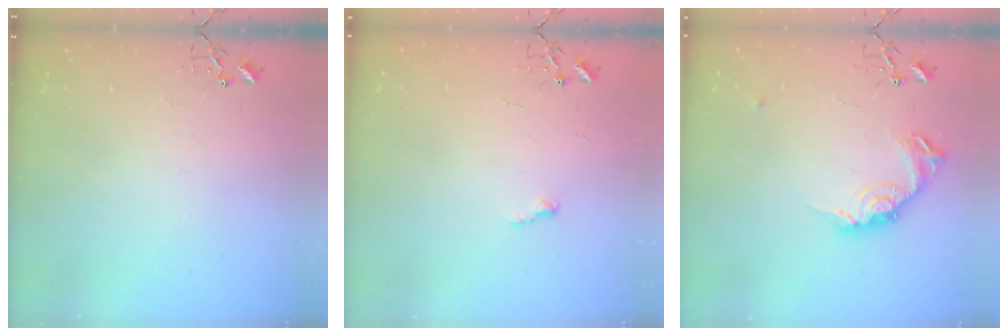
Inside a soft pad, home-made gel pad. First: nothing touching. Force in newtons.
{"total": 5.9, "press": 5.9, "slide": 0.4}
{"total": 15.0, "press": 15.0, "slide": 0.7}